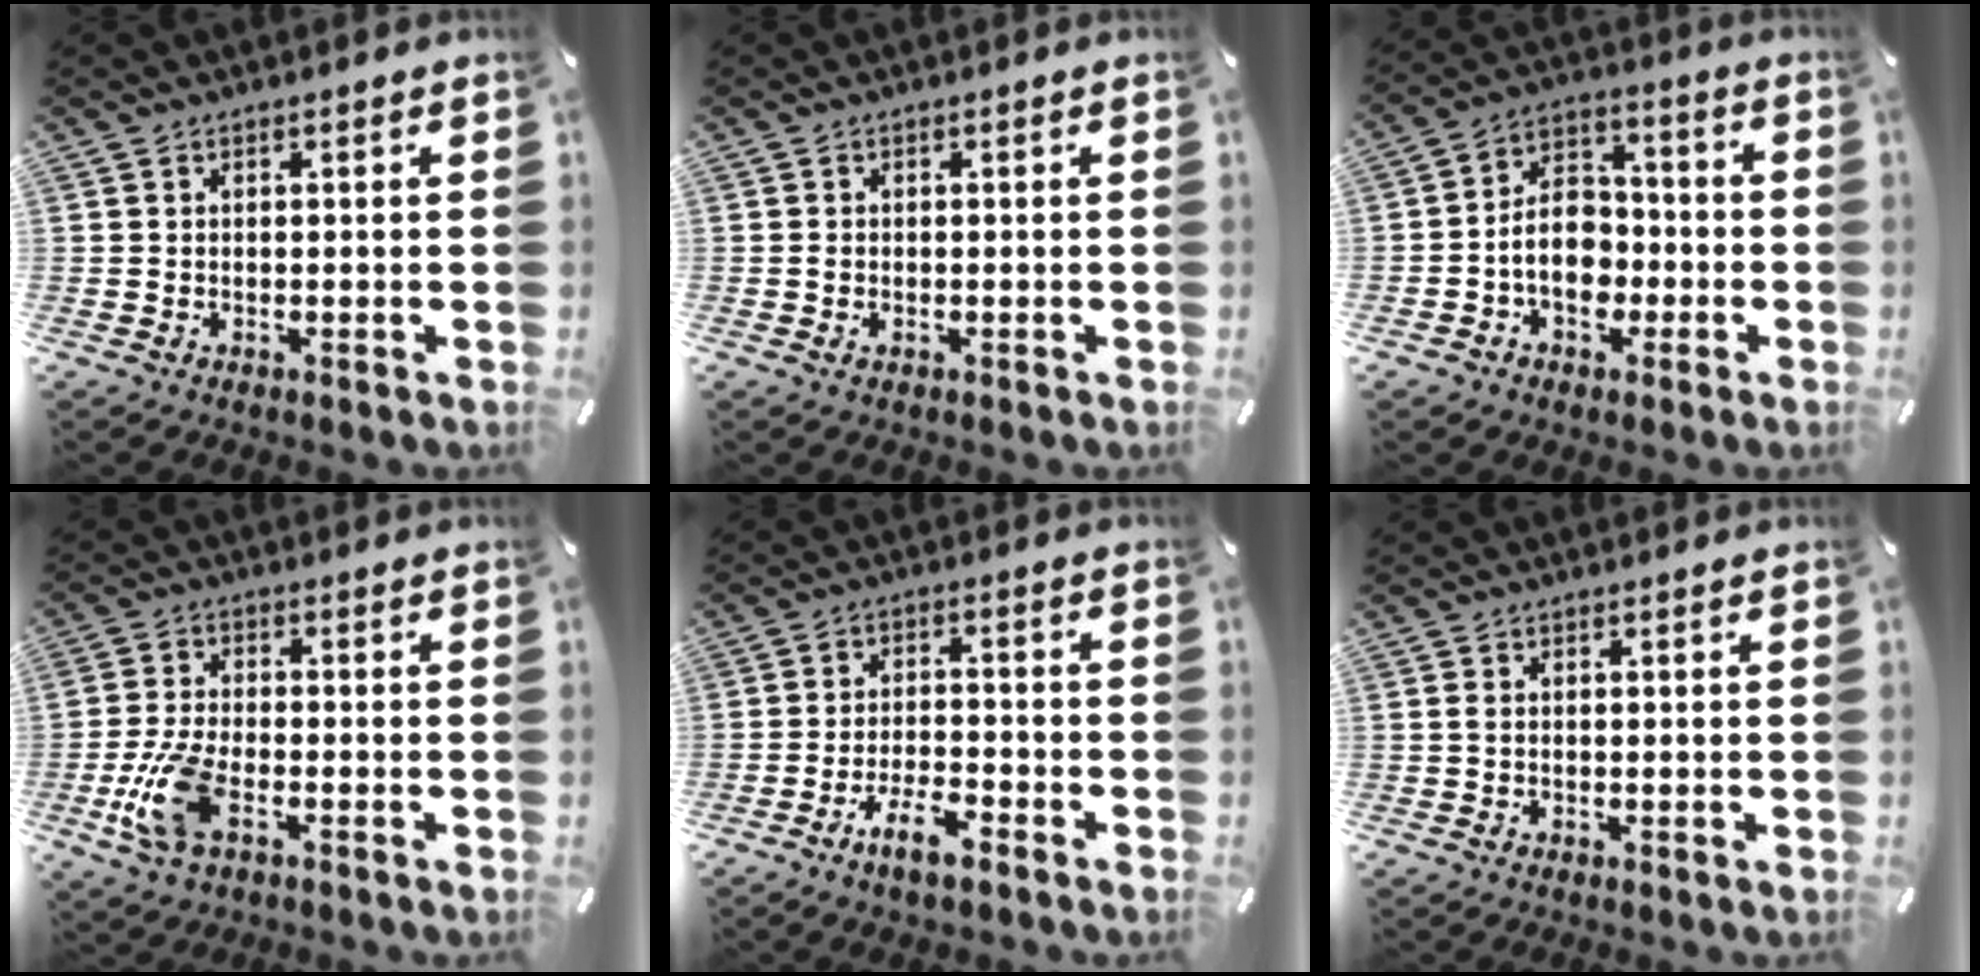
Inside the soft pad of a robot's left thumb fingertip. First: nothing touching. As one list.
[{"total": 0.8, "force": [-0.3, 0.5, 0.7], "torque": [-0.013, -0.001, -0.005]}, {"total": 10.6, "force": [-2.6, 8.4, 6.0], "torque": [-0.108, 0.019, -0.049]}, {"total": 10.5, "force": [-3.7, 4.7, 8.6], "torque": [-0.193, -0.006, -0.066]}, {"total": 6.8, "force": [-4.8, 2.3, 4.2], "torque": [-0.082, 0.018, -0.088]}, {"total": 0.9, "force": [-0.2, 0.3, 0.8], "torque": [-0.017, -0.001, -0.003]}]